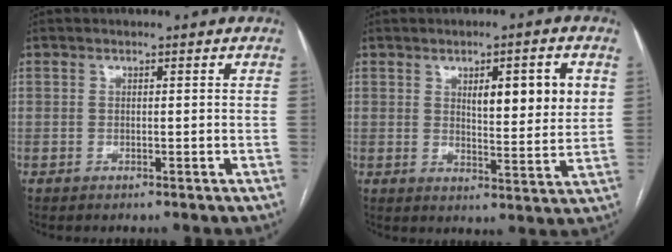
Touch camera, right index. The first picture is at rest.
{"total": 9.2, "force": [3.1, 1.8, 8.5], "torque": [-0.125, -0.003, 0.047]}